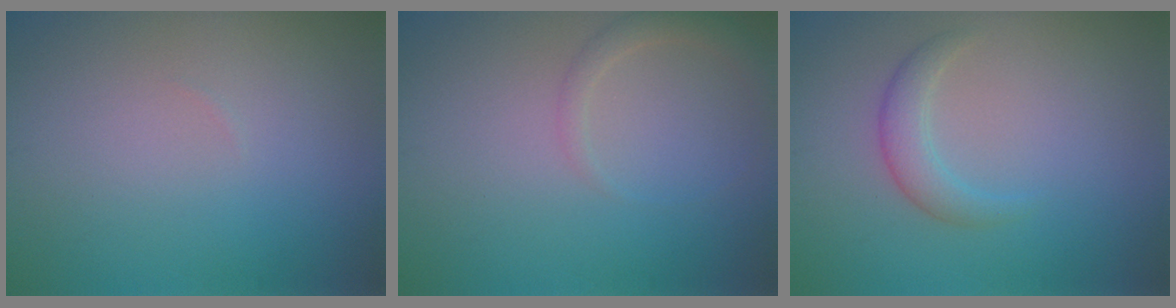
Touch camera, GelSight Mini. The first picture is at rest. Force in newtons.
{"total": 1.5, "press": 1.5, "slide": 0.1}
{"total": 2.1, "press": 2.1, "slide": 0.1}